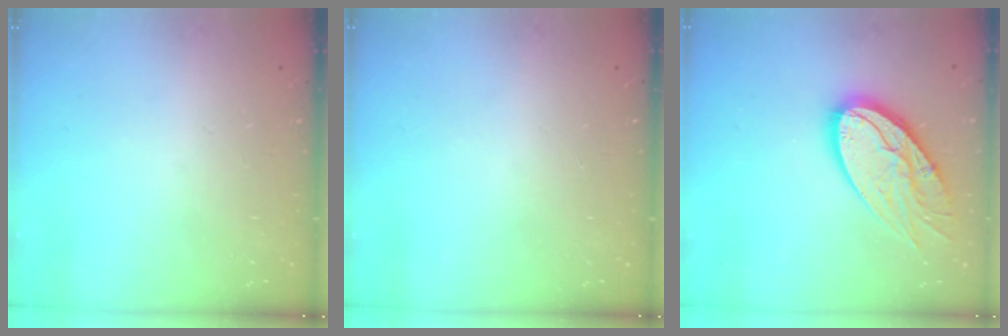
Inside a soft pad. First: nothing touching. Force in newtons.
{"total": 0.0}
{"total": 18.4, "press": 18.4, "slide": 1.7}